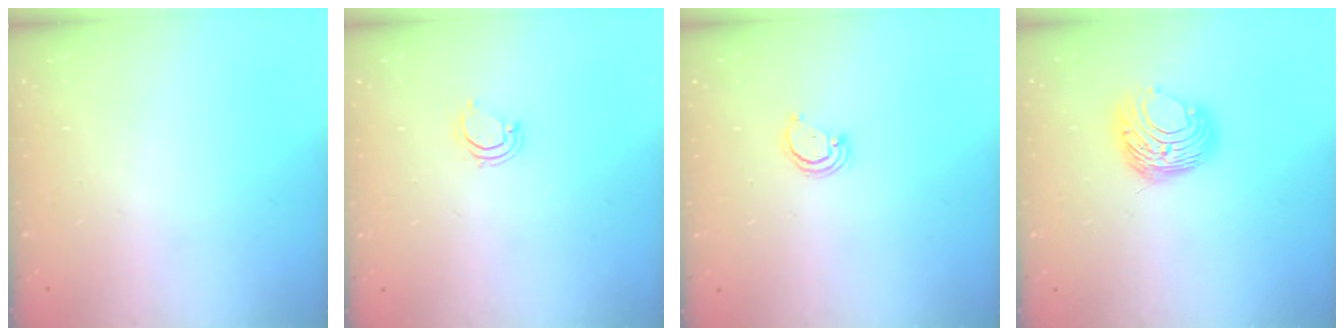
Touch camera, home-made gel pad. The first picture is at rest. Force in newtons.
{"total": 4.3, "press": 4.3, "slide": 0.5}
{"total": 2.9, "press": 2.8, "slide": 0.2}
{"total": 9.7, "press": 9.7, "slide": 1.0}